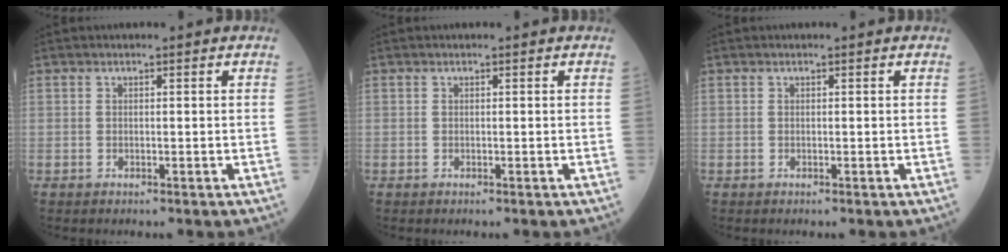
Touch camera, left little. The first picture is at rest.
{"total": 0.0}
{"total": 0.0}